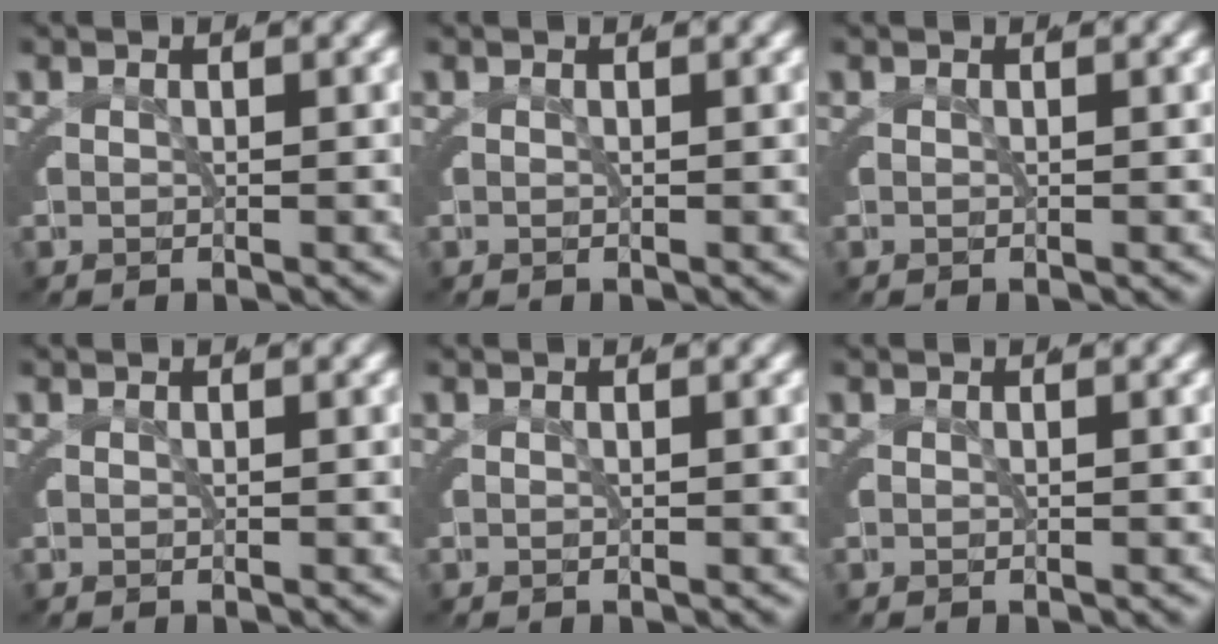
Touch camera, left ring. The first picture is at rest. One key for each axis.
{"total": 0.0}
{"total": 0.0}
{"total": 0.0}
{"total": 0.0}
{"total": 0.0}